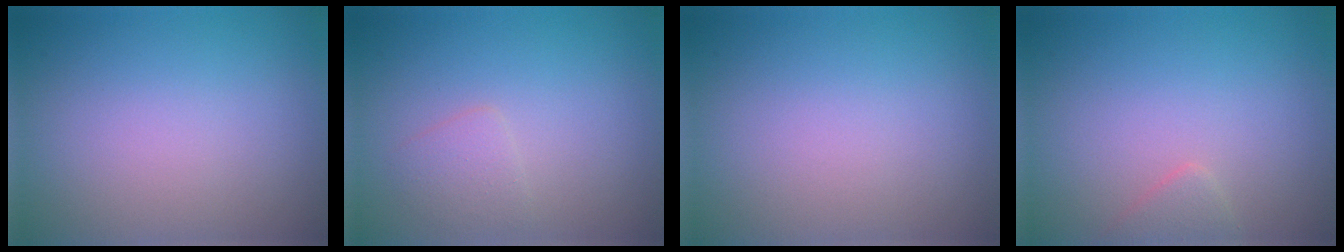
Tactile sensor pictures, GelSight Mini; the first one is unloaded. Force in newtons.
{"total": 1.4, "press": 1.4, "slide": 0.1}
{"total": 0.0}
{"total": 1.3, "press": 1.2, "slide": 0.1}